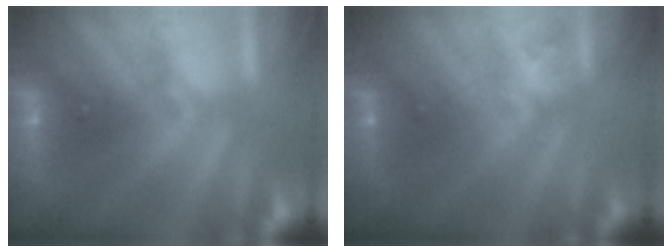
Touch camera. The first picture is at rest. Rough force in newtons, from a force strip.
{"total": 2.1}